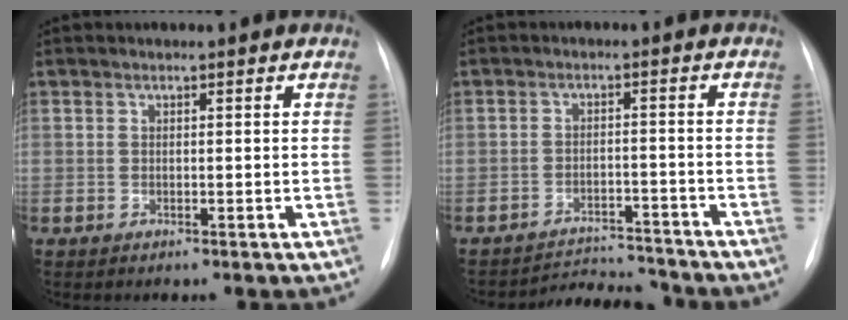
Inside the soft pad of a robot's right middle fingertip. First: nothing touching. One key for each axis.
{"total": 7.5, "fx": -7.4, "fy": 0.7, "fz": 0.2, "tx": -0.004, "ty": 0.002, "tz": -0.111}